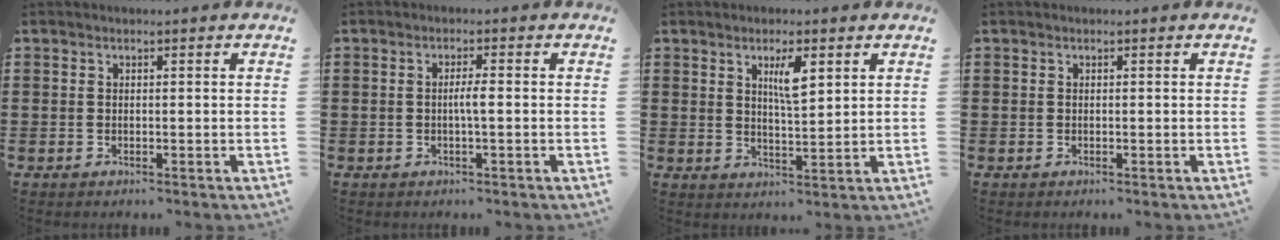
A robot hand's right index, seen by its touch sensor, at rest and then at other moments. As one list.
[{"total": 2.1, "force": [-0.3, 0.1, 2.1], "torque": [-0.038, -0.003, -0.006]}, {"total": 4.5, "force": [2.1, 1.2, 3.8], "torque": [-0.065, 0.001, 0.030]}, {"total": 0.0}]